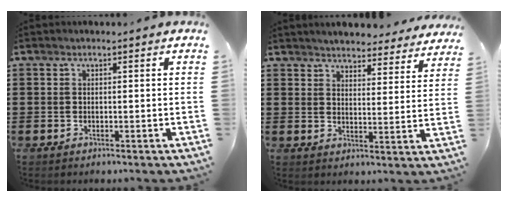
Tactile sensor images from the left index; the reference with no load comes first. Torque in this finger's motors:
{"motor_torque": [2.14, 0.00, 0.48, 0.10]}